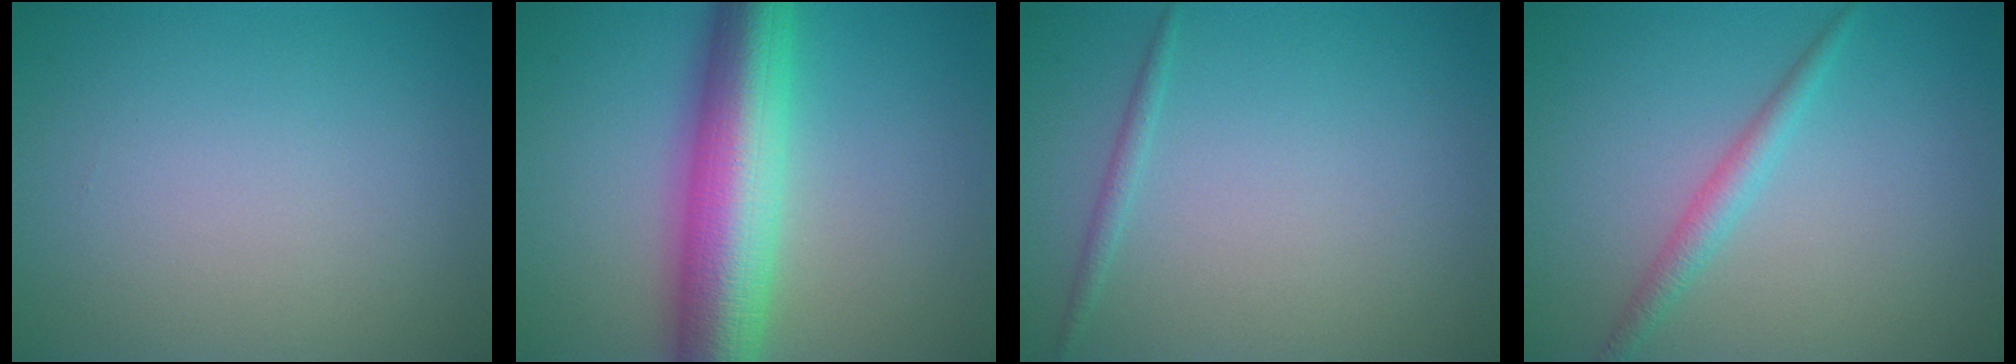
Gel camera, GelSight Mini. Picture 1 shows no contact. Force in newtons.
{"total": 9.9, "press": 9.9, "slide": 0.1}
{"total": 0.9, "press": 0.9, "slide": 0.1}
{"total": 1.9, "press": 1.9, "slide": 0.1}